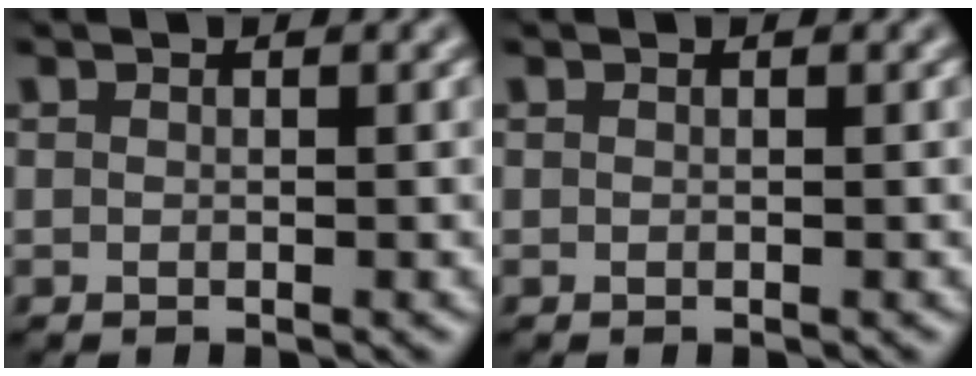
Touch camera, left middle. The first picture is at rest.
{"total": 0.0}